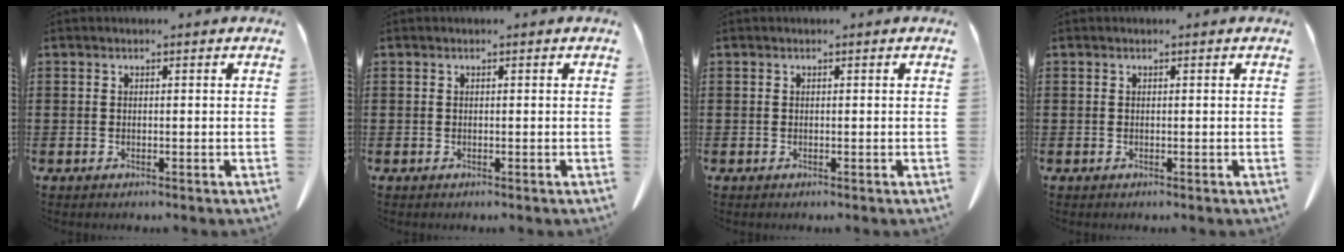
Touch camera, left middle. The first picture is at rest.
{"total": 0.0}
{"total": 0.0}
{"total": 0.0}